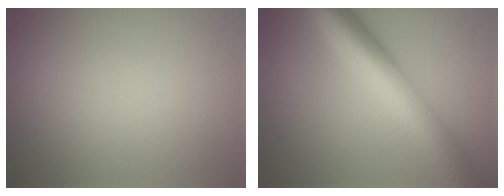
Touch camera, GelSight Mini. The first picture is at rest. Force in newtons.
{"total": 9.3, "press": 9.3, "slide": 0.1}